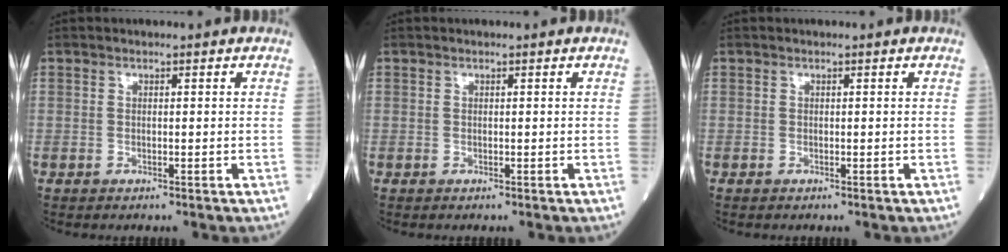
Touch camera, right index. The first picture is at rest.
{"total": 0.0}
{"total": 0.0}